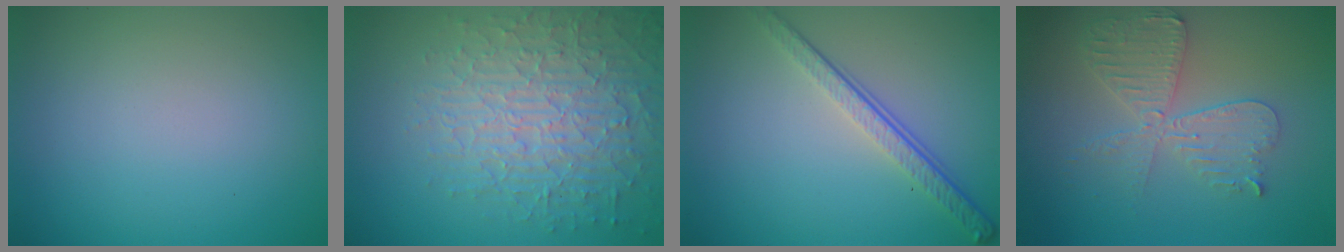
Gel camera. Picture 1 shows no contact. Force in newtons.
{"total": 6.6, "press": 5.1, "slide": 4.2}
{"total": 4.0, "press": 2.8, "slide": 2.9}
{"total": 4.7, "press": 4.0, "slide": 2.4}